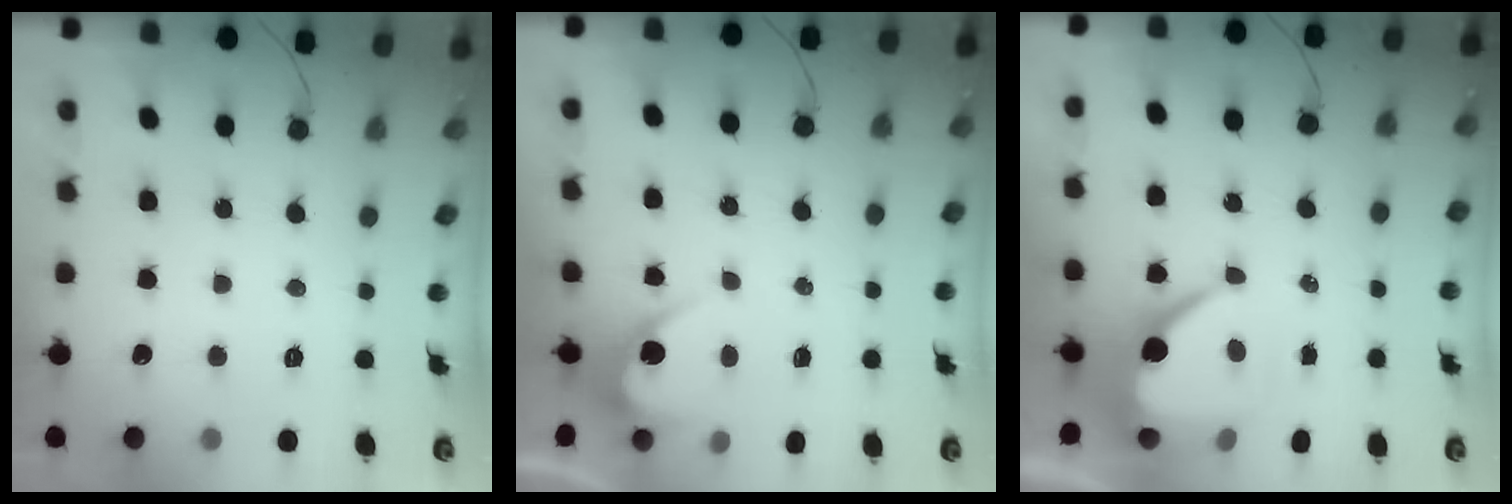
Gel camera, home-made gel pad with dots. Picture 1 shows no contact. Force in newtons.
{"total": 2.8, "press": 2.8, "slide": 0.2}
{"total": 9.5, "press": 9.5, "slide": 0.8}